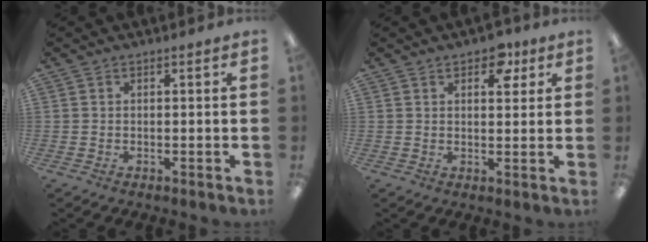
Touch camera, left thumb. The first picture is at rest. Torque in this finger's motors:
{"motor_torque": [-0.04, 0.23, -0.21, 0.14, 0.04]}